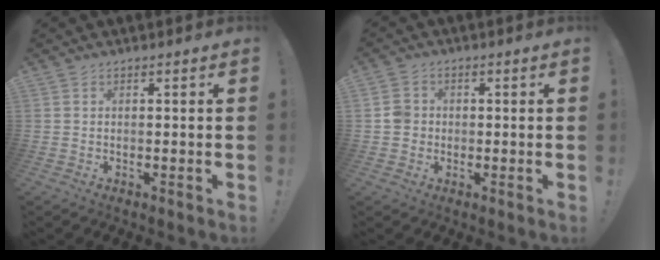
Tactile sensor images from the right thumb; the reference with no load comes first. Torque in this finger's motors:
{"motor_torque": [0.06, 0.06, -0.25, 0.13, 0.10]}